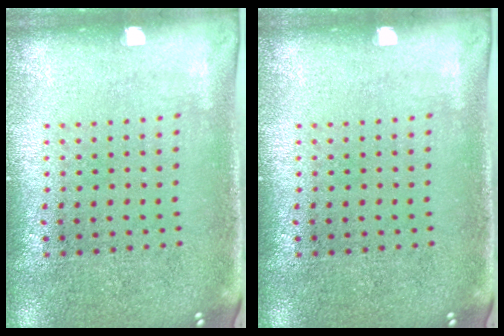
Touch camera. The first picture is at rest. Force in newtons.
{"total": 0.0}